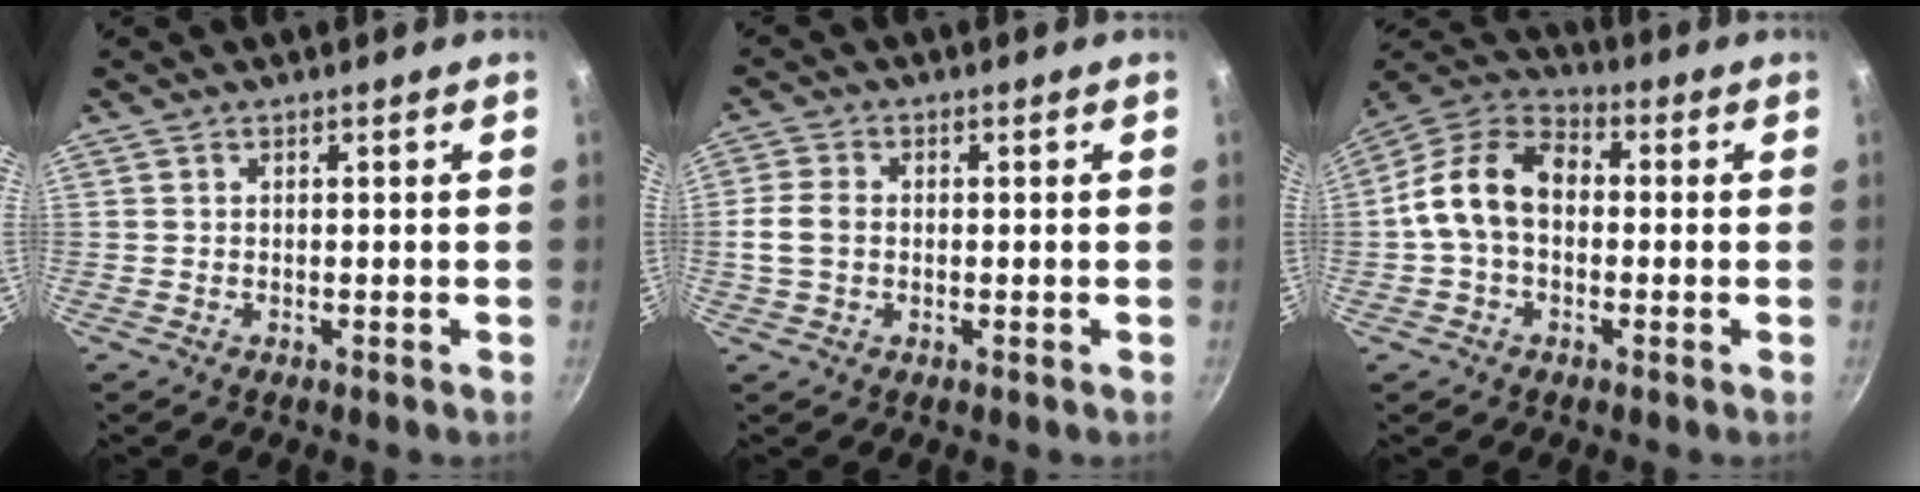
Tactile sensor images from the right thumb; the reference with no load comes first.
{"total": 4.8, "force": [-0.3, 3.6, 3.2], "torque": [-0.059, 0.008, -0.009]}
{"total": 12.4, "force": [-0.1, 8.7, 8.8], "torque": [-0.137, 0.037, -0.023]}